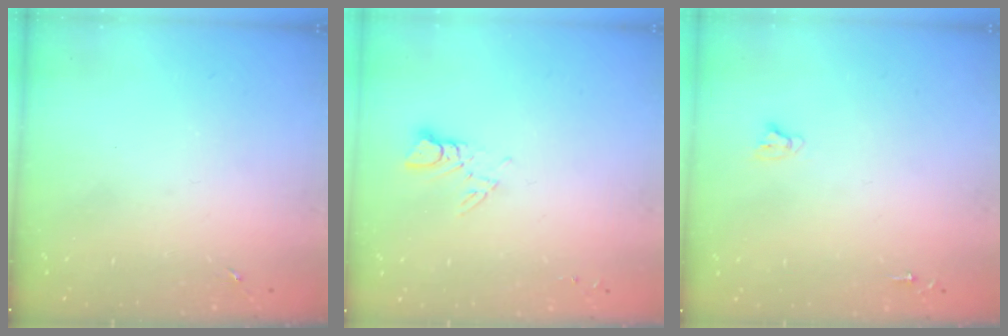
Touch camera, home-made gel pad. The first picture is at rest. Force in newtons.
{"total": 4.5, "press": 4.5, "slide": 0.5}
{"total": 2.7, "press": 2.7, "slide": 0.2}